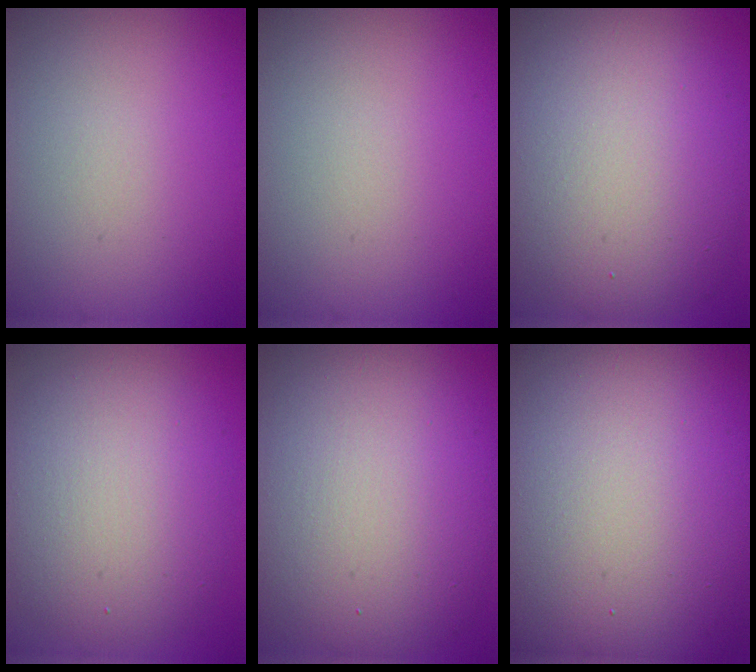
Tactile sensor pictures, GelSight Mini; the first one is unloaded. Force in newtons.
{"total": 0.0}
{"total": 11.1, "press": 11.1, "slide": 0.8}
{"total": 7.4, "press": 7.4, "slide": 0.3}
{"total": 12.0, "press": 12.0, "slide": 0.2}
{"total": 23.3, "press": 23.3, "slide": 1.2}